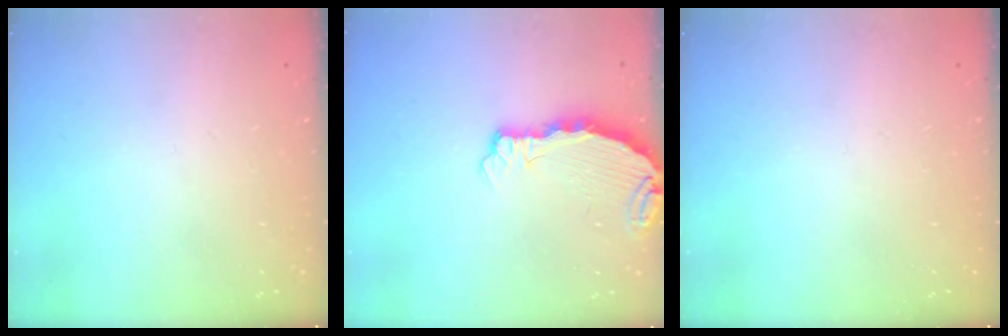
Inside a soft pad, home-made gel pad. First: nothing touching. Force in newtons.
{"total": 4.2, "press": 4.2, "slide": 0.4}
{"total": 0.0}